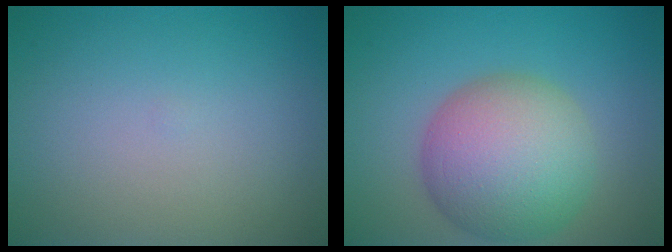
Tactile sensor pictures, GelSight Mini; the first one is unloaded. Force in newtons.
{"total": 9.0, "press": 9.0, "slide": 0.6}